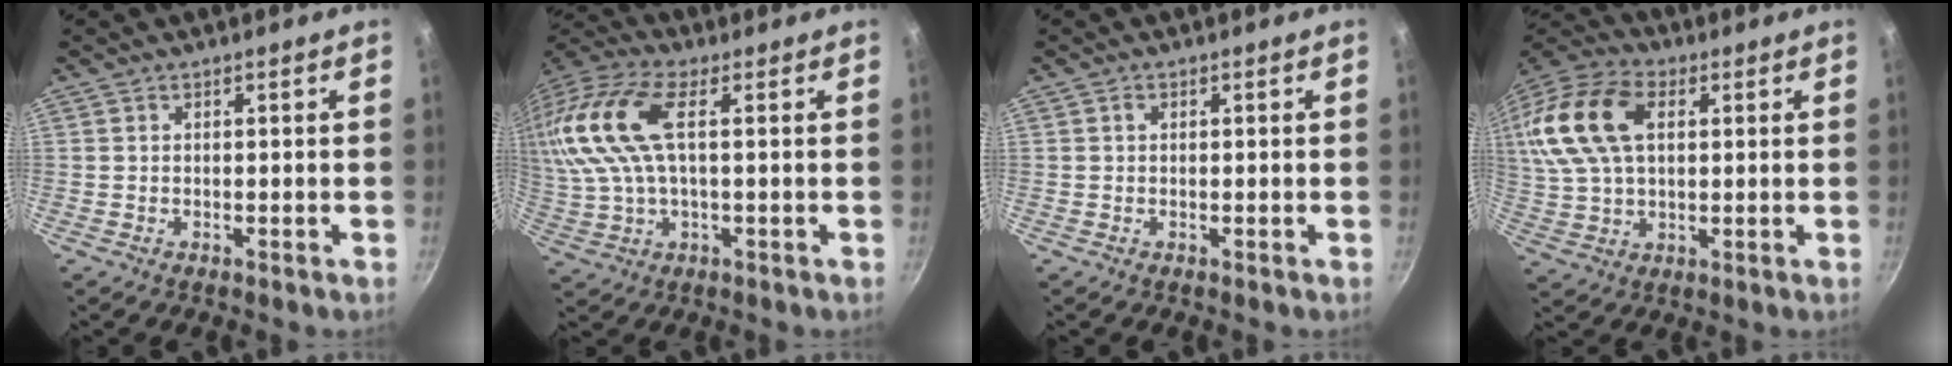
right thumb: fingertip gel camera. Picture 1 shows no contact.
{"total": 18.5, "force": [3.9, 8.8, 15.9], "torque": [-0.351, 0.019, 0.068]}
{"total": 0.9, "force": [0.3, 0.7, 0.5], "torque": [-0.010, 0.004, 0.003]}
{"total": 20.6, "force": [5.3, 12.9, 15.1], "torque": [-0.307, 0.019, 0.091]}